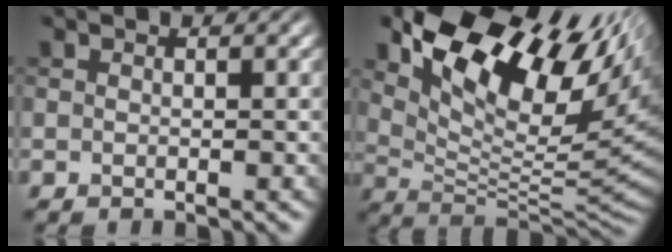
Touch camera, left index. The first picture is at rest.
{"total": 14.5, "force": [7.3, 6.3, 10.8], "torque": [-0.186, 0.016, 0.138]}